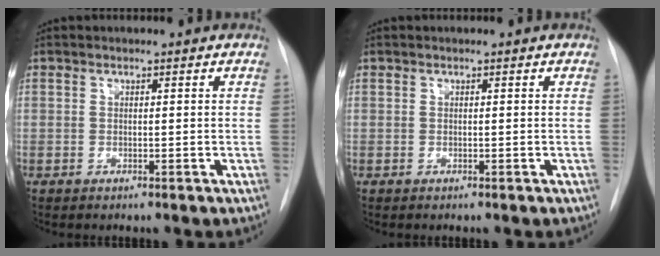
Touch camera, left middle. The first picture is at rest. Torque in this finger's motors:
{"motor_torque": [0.23, -0.37, -0.04, 0.00]}